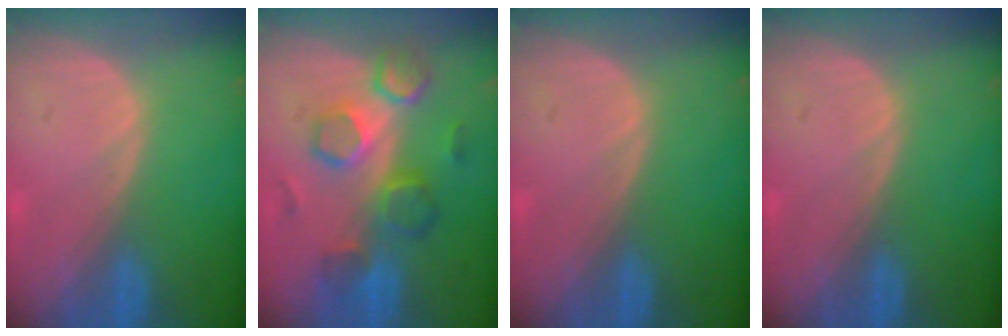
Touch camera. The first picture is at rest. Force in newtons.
{"total": 8.4, "press": 8.3, "slide": 1.4}
{"total": 0.0}
{"total": 0.0}